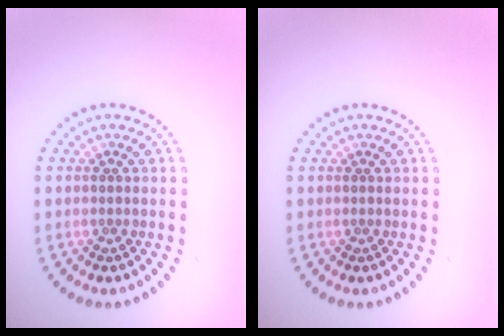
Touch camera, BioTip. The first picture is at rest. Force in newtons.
{"total": 0.0}